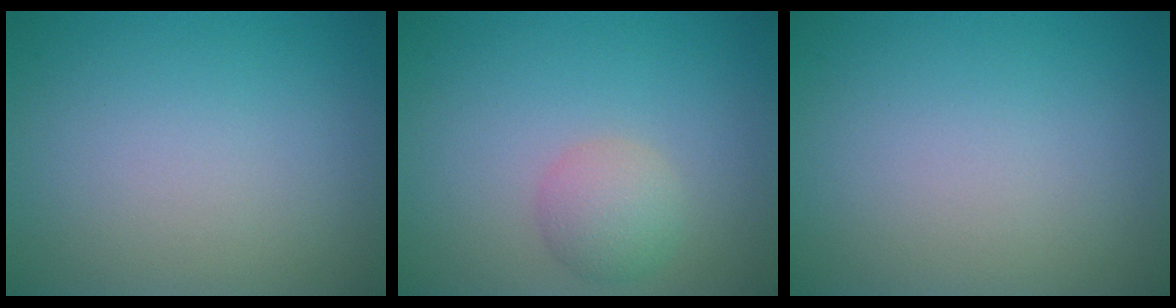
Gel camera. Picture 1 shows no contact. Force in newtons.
{"total": 2.5, "press": 2.5, "slide": 0.1}
{"total": 0.0}